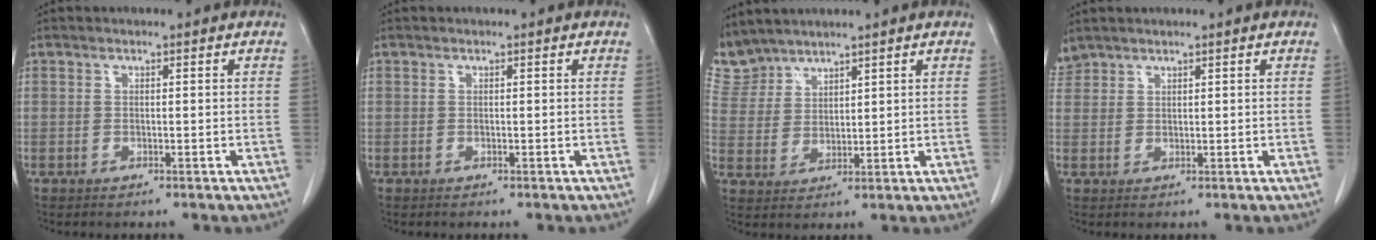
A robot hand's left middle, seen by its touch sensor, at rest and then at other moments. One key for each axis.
{"total": 0.0}
{"total": 5.6, "fx": 5.4, "fy": 1.3, "fz": -0.3, "tx": -0.006, "ty": 0.007, "tz": 0.125}
{"total": 2.0, "fx": 1.9, "fy": 0.5, "fz": -0.2, "tx": -0.002, "ty": 0.013, "tz": 0.043}